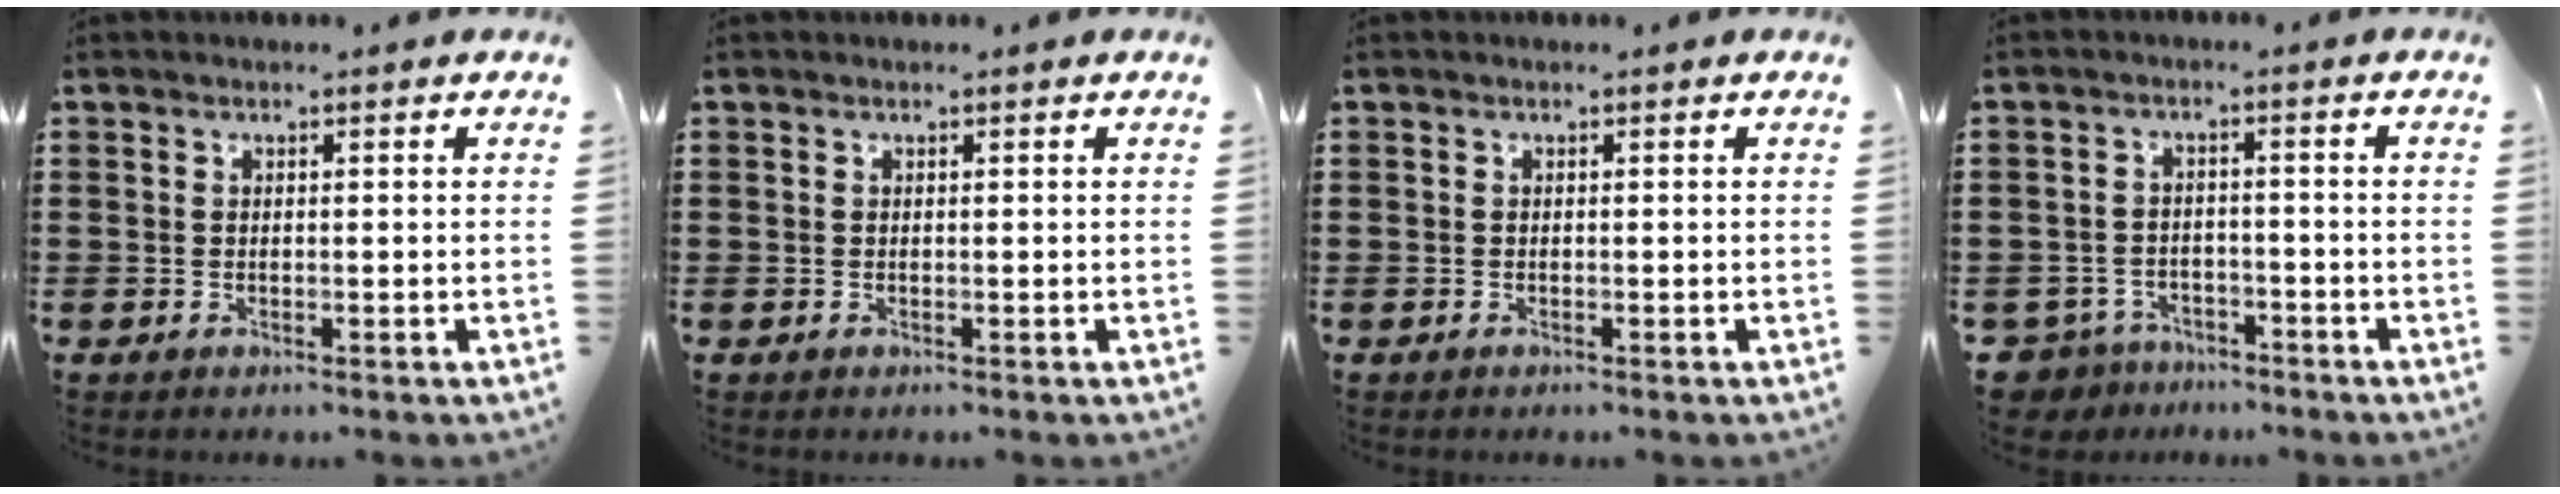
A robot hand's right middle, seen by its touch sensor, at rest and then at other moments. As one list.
[{"total": 0.0}, {"total": 0.0}, {"total": 3.7, "force": [-3.5, 1.0, 0.1], "torque": [-0.033, -0.009, -0.080]}]